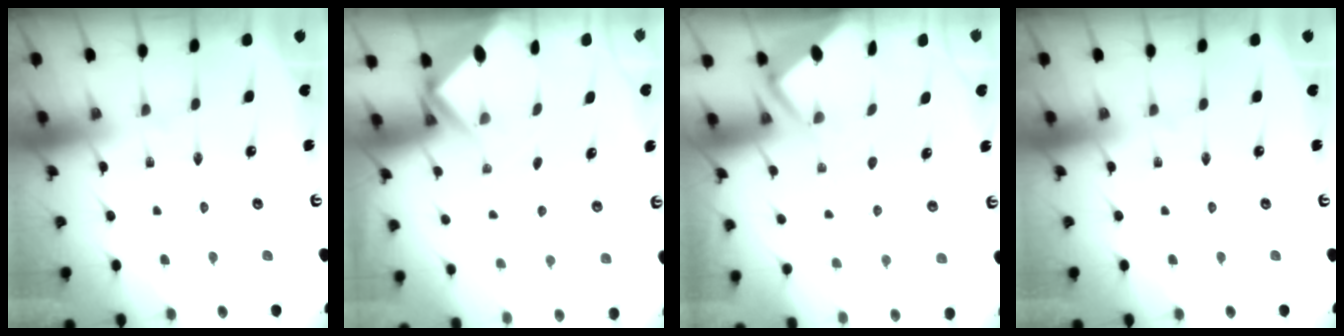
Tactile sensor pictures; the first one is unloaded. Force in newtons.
{"total": 3.0, "press": 2.9, "slide": 0.4}
{"total": 2.8, "press": 2.7, "slide": 0.3}
{"total": 0.0}